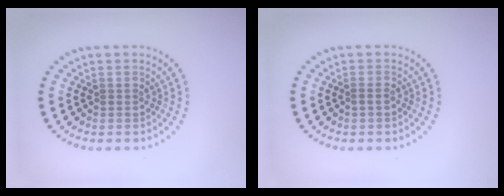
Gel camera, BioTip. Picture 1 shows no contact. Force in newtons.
{"total": 0.6, "press": 0.3, "slide": 0.4}